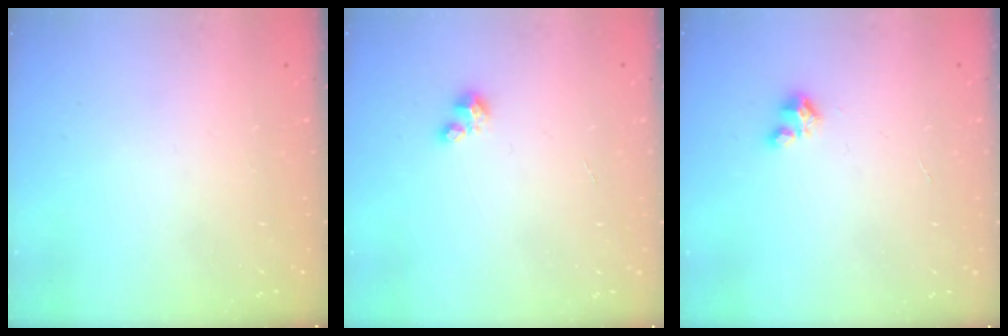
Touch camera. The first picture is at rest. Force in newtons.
{"total": 2.6, "press": 2.6, "slide": 0.2}
{"total": 2.4, "press": 2.3, "slide": 0.2}